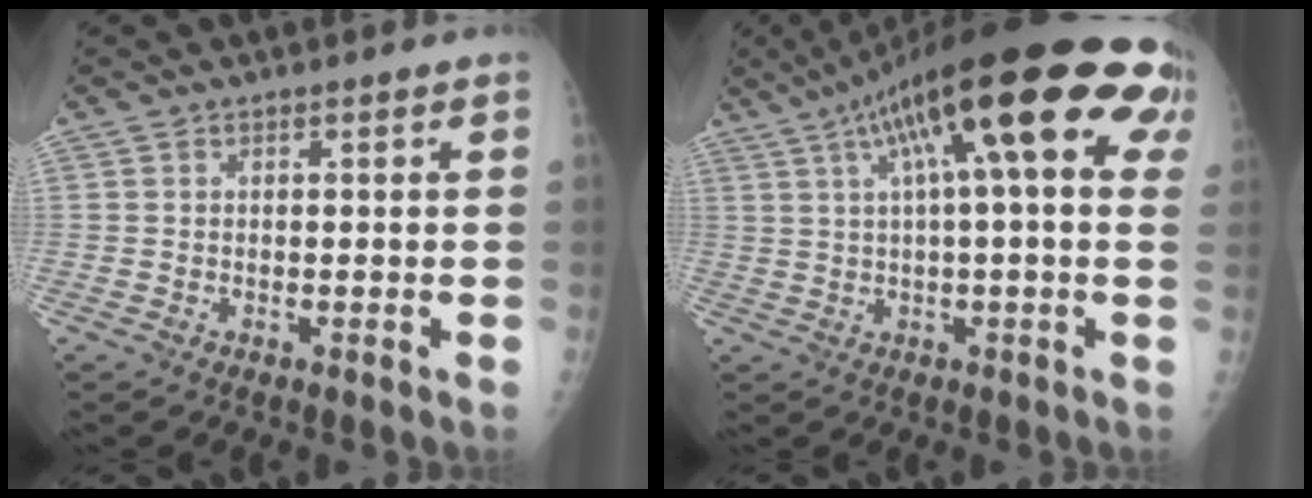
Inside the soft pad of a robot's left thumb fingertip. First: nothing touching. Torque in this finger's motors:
{"motor_torque": [0.92, 0.60, 1.99, -0.80, 0.51]}